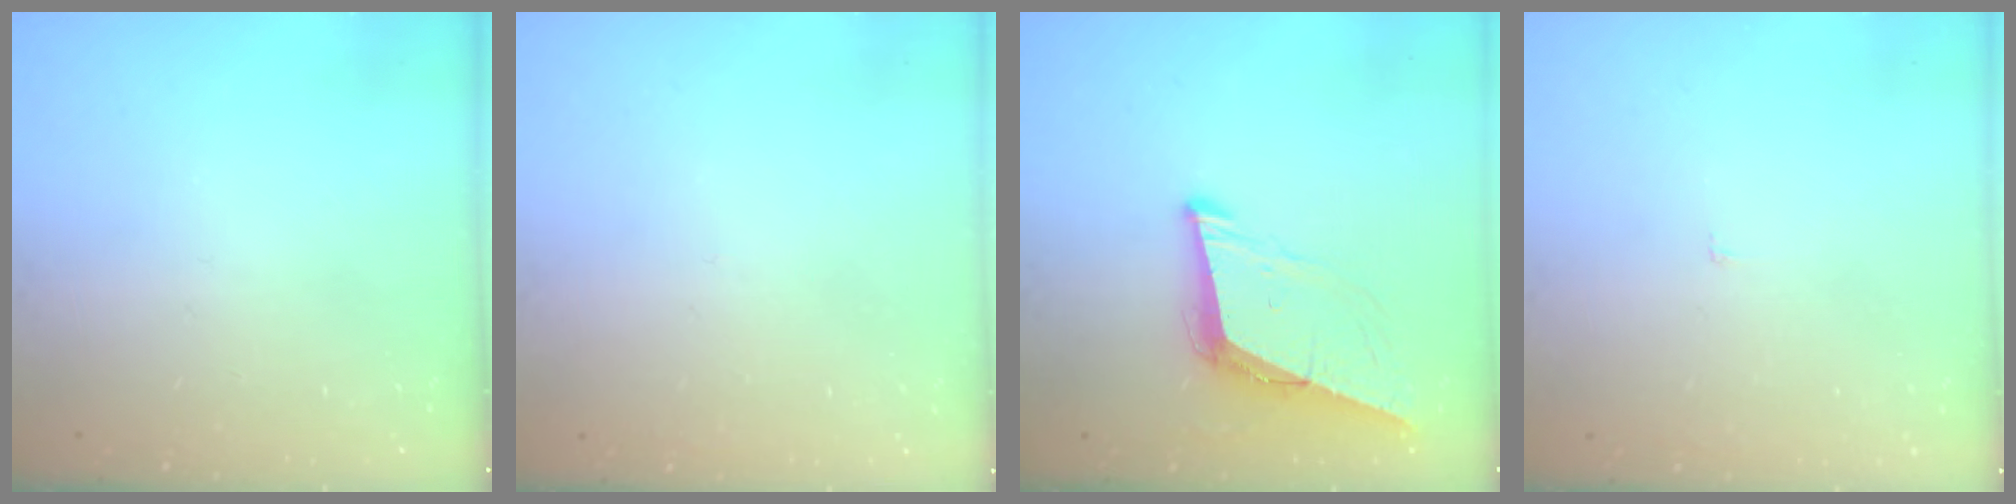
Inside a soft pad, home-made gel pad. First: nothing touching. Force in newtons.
{"total": 2.6, "press": 2.6, "slide": 0.2}
{"total": 9.1, "press": 8.2, "slide": 3.8}
{"total": 2.2, "press": 2.2, "slide": 0.2}